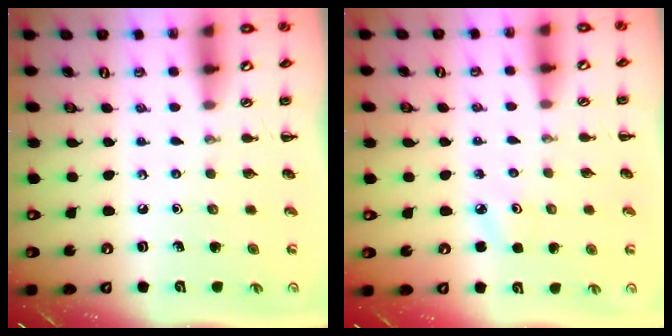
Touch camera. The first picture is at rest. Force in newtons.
{"total": 2.7, "press": 2.5, "slide": 0.8}